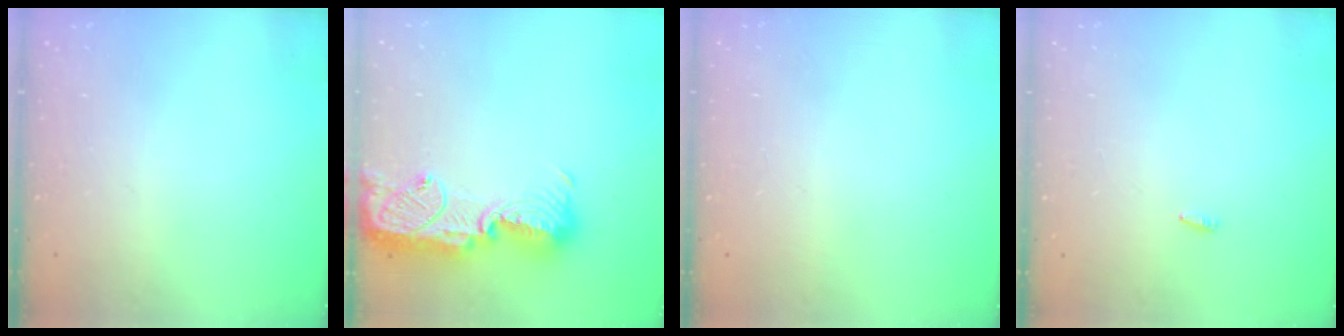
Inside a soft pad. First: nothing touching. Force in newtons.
{"total": 14.9, "press": 14.9, "slide": 1.0}
{"total": 0.9, "press": 0.9, "slide": 0.0}
{"total": 2.1, "press": 1.9, "slide": 0.7}